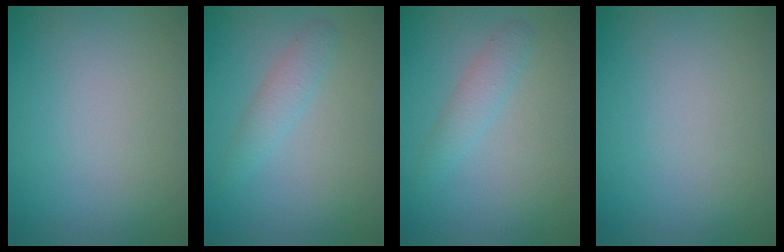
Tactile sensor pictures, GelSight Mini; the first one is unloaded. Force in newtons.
{"total": 1.6, "press": 1.6, "slide": 0.1}
{"total": 1.6, "press": 1.6, "slide": 0.1}
{"total": 0.0}